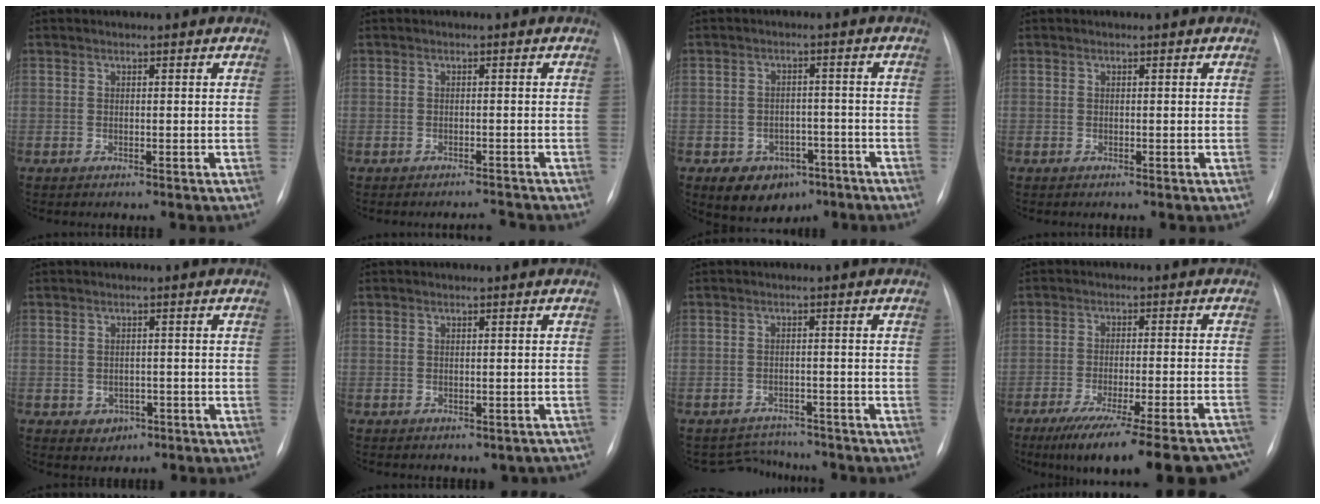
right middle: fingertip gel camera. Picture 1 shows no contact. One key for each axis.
{"total": 1.6, "fx": -1.5, "fy": -0.5, "fz": -0.2, "tx": 0.003, "ty": -0.006, "tz": -0.017}
{"total": 7.2, "fx": -4.2, "fy": 5.2, "fz": 2.9, "tx": -0.041, "ty": 0.012, "tz": -0.052}
{"total": 0.0}
{"total": 2.6, "fx": -1.0, "fy": 2.2, "fz": 1.0, "tx": -0.009, "ty": 0.005, "tz": -0.004}
{"total": 2.5, "fx": -1.7, "fy": 1.7, "fz": 0.8, "tx": -0.004, "ty": 0.012, "tz": -0.011}
{"total": 4.2, "fx": -3.9, "fy": 1.2, "fz": -0.9, "tx": 0.010, "ty": 0.015, "tz": -0.056}
{"total": 23.3, "fx": -19.7, "fy": 2.5, "fz": 12.3, "tx": -0.115, "ty": -0.018, "tz": -0.261}